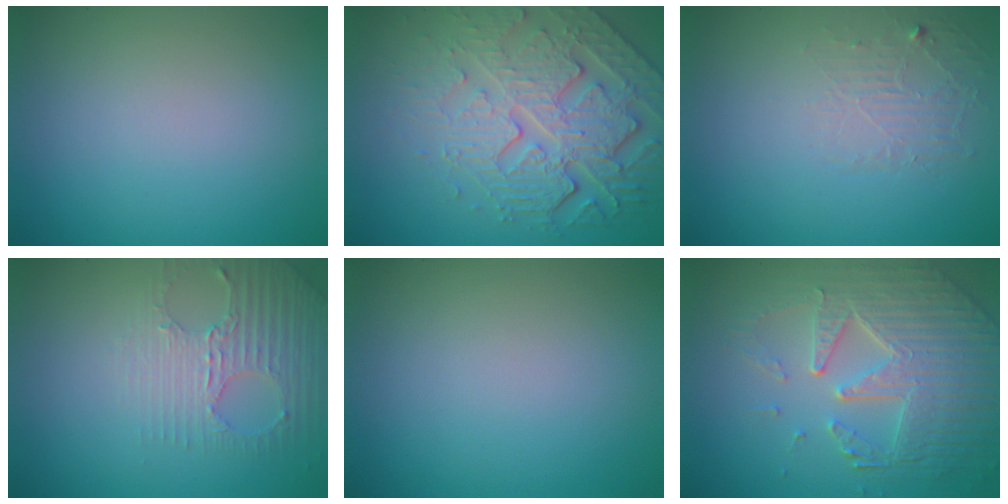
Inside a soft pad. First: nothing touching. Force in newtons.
{"total": 6.6, "press": 5.4, "slide": 3.9}
{"total": 1.8, "press": 0.4, "slide": 1.8}
{"total": 2.9, "press": 2.7, "slide": 1.1}
{"total": 0.0}
{"total": 7.7, "press": 5.5, "slide": 5.3}